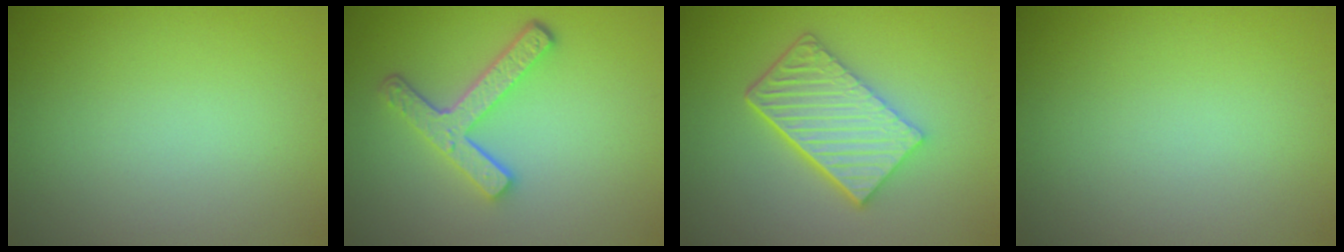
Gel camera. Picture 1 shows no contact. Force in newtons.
{"total": 4.2, "press": 3.3, "slide": 2.7}
{"total": 6.1, "press": 4.5, "slide": 4.1}
{"total": 0.0}